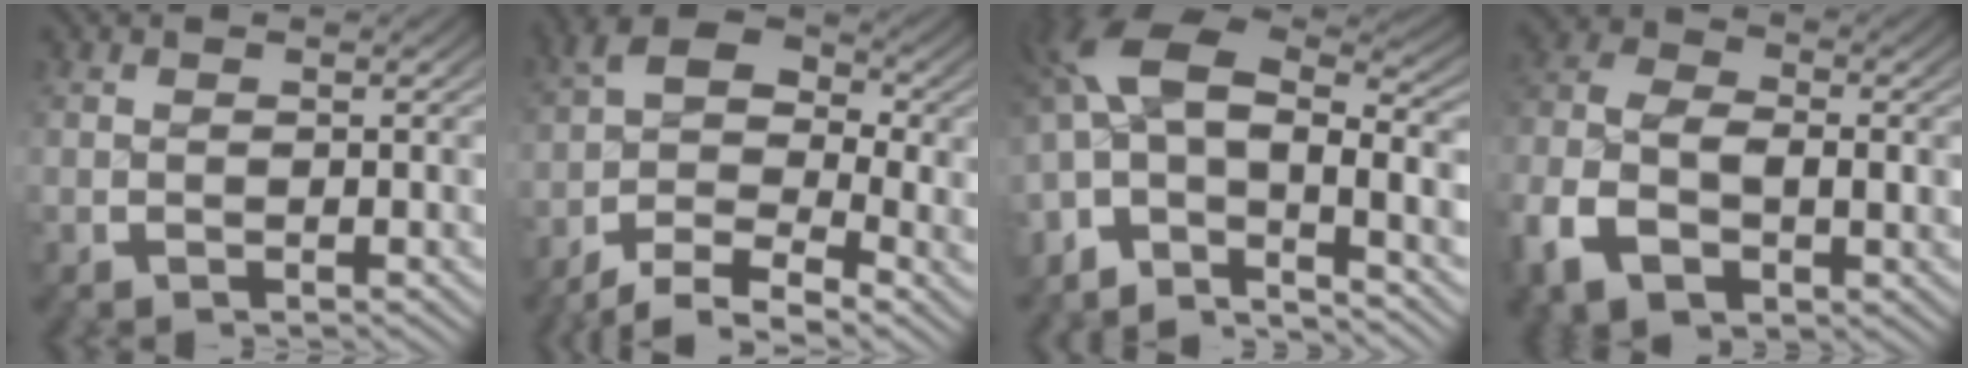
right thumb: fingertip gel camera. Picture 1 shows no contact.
{"total": 9.5, "force": [-1.7, 6.6, 6.6], "torque": [-0.106, -0.016, -0.044]}
{"total": 13.5, "force": [-0.5, 9.5, 9.5], "torque": [-0.227, -0.043, -0.003]}
{"total": 8.7, "force": [-1.4, 6.4, 5.8], "torque": [-0.139, -0.025, -0.016]}